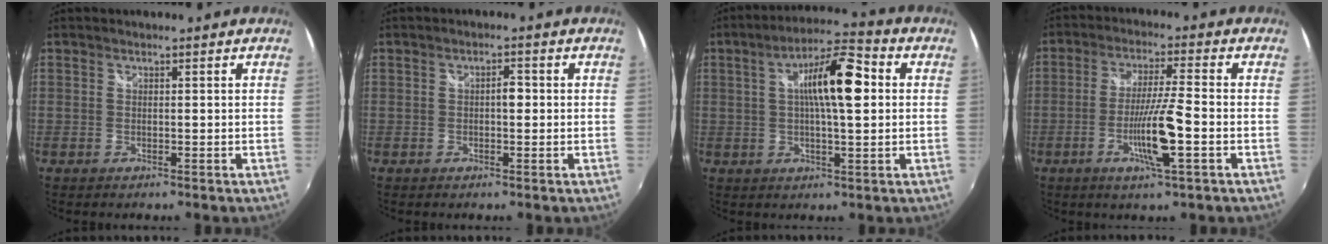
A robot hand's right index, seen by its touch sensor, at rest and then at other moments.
{"total": 1.9, "force": [-0.1, 0.9, 1.7], "torque": [-0.027, 0.007, -0.003]}
{"total": 11.5, "force": [1.8, 2.7, 11.0], "torque": [-0.186, 0.019, 0.024]}
{"total": 9.2, "force": [-3.2, -0.2, 8.6], "torque": [-0.162, -0.010, -0.060]}